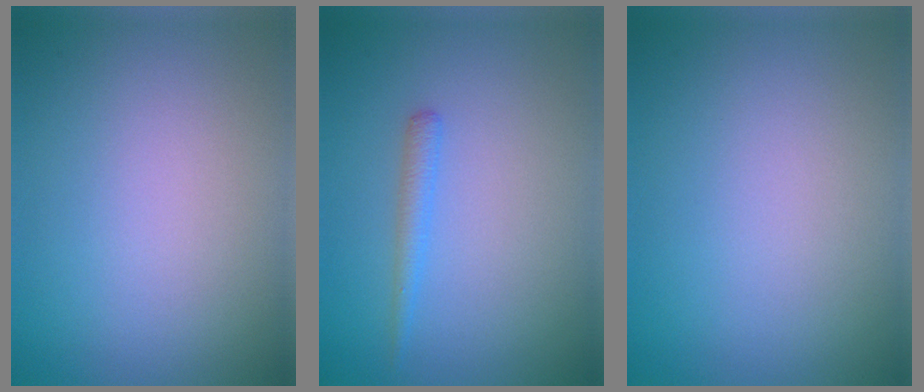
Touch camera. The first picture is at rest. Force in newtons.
{"total": 1.3, "press": 1.3, "slide": 0.1}
{"total": 0.0}